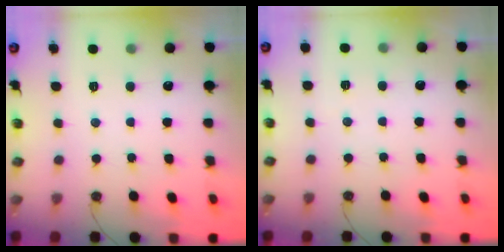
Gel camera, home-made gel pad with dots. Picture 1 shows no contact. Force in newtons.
{"total": 1.9, "press": 1.7, "slide": 1.0}